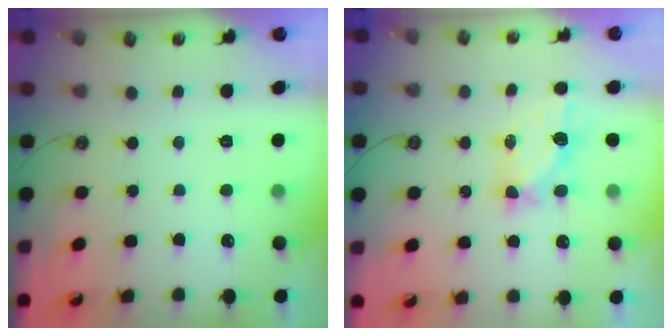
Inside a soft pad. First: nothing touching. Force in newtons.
{"total": 5.5, "press": 5.5, "slide": 0.3}